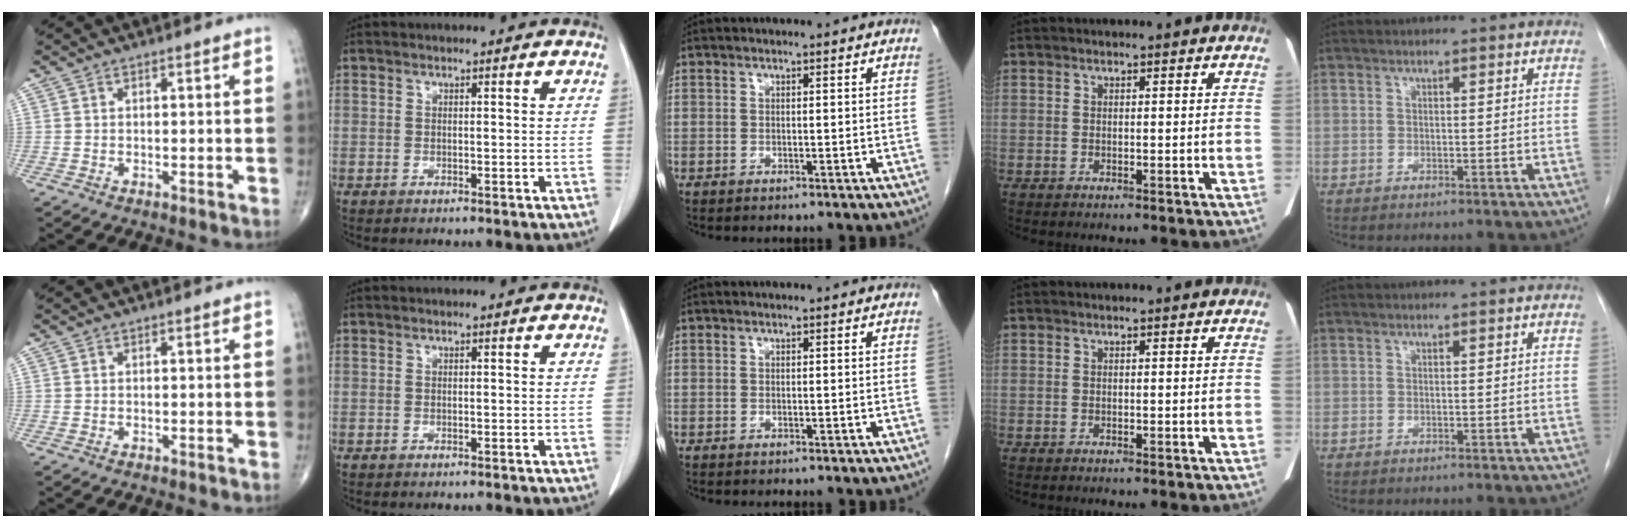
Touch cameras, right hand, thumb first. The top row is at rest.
{}